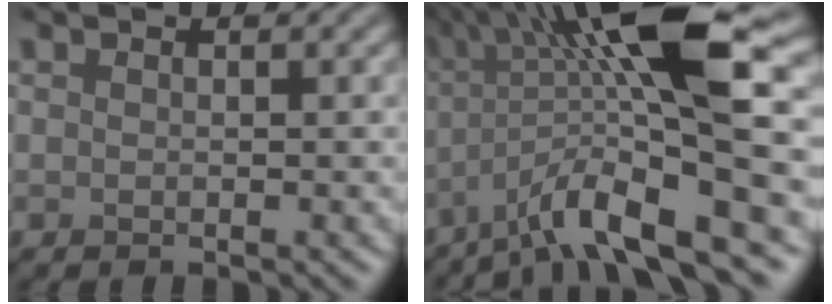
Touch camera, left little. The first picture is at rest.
{"total": 12.2, "force": [-2.7, 2.8, 11.5], "torque": [-0.195, 0.008, -0.041]}